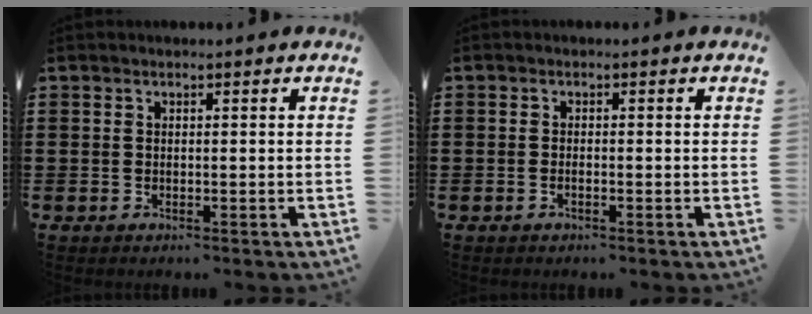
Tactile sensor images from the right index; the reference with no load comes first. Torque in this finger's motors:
{"motor_torque": [-0.50, 0.88, -0.02, -0.01]}